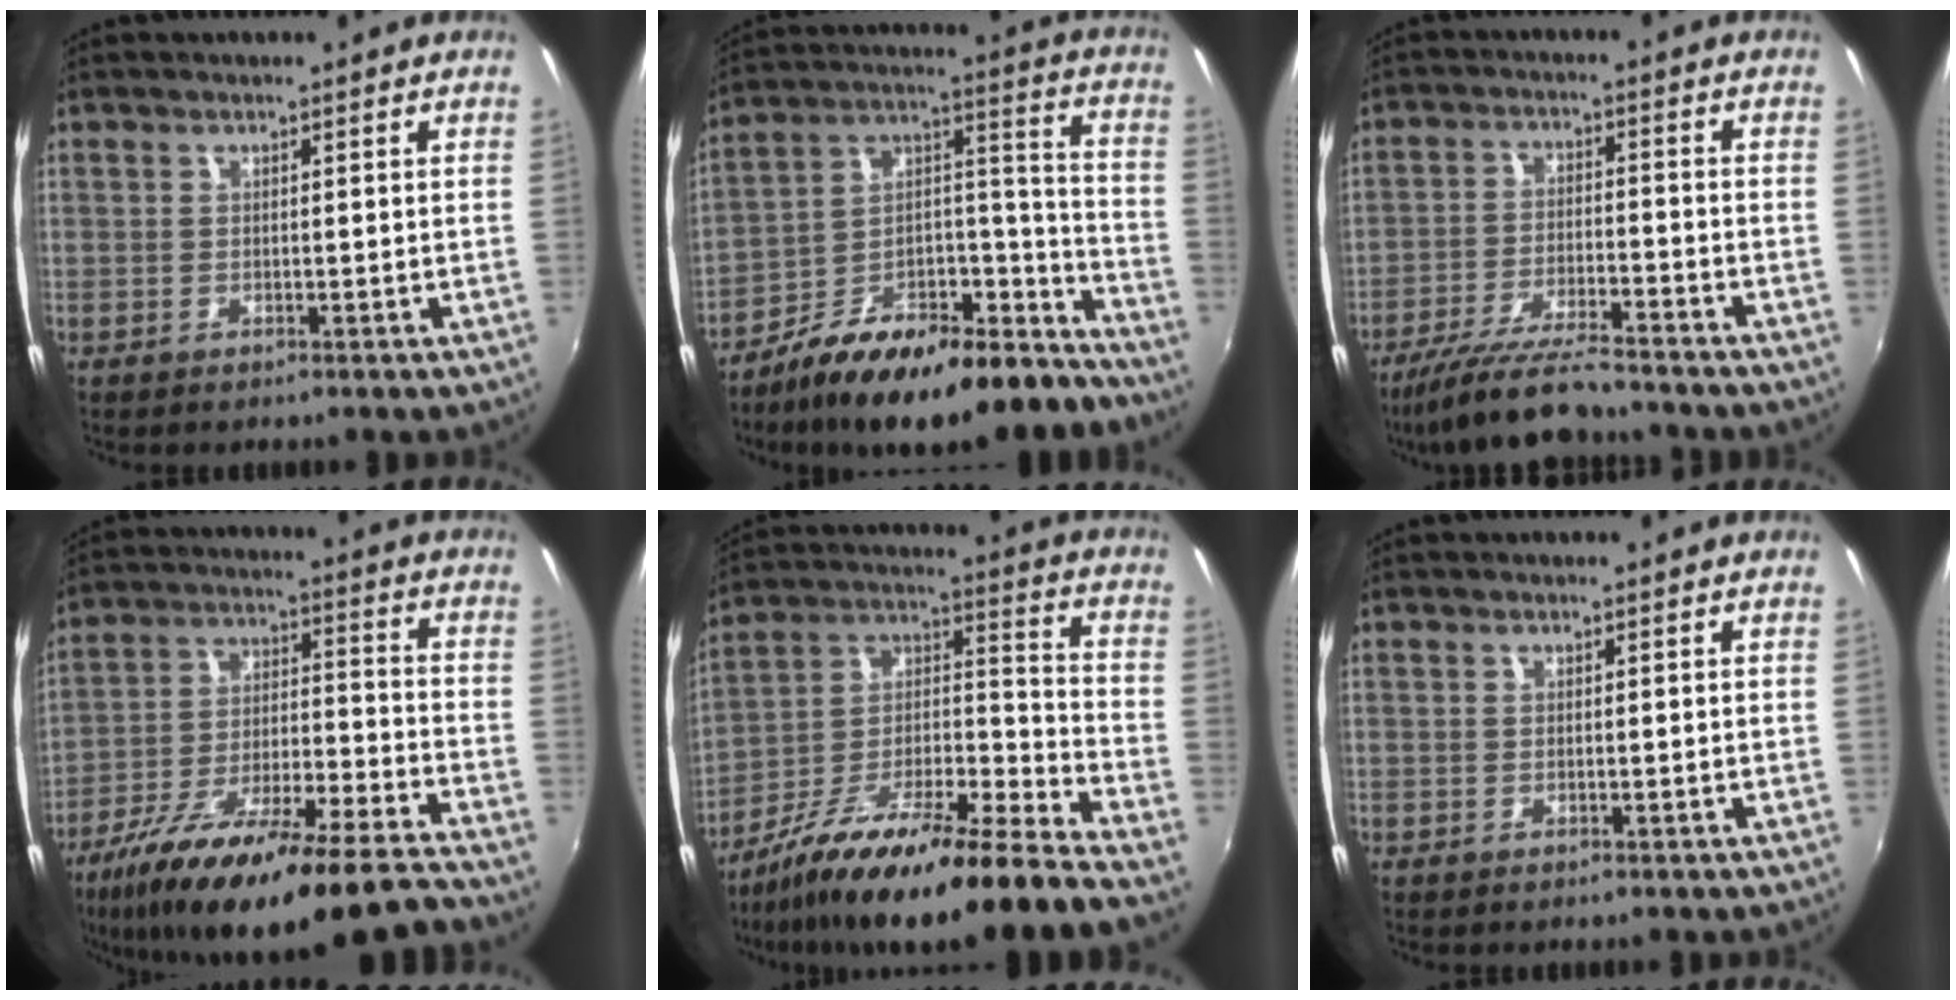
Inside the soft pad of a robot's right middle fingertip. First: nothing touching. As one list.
[{"total": 24.2, "force": [-18.0, 8.4, 13.9], "torque": [-0.208, 0.021, -0.272]}, {"total": 11.7, "force": [-10.5, 0.6, 5.2], "torque": [-0.120, -0.019, -0.185]}, {"total": 23.5, "force": [-19.1, 2.2, 13.5], "torque": [-0.234, -0.046, -0.307]}, {"total": 20.6, "force": [-16.0, 0.1, 13.0], "torque": [-0.212, -0.014, -0.285]}, {"total": 0.0}]